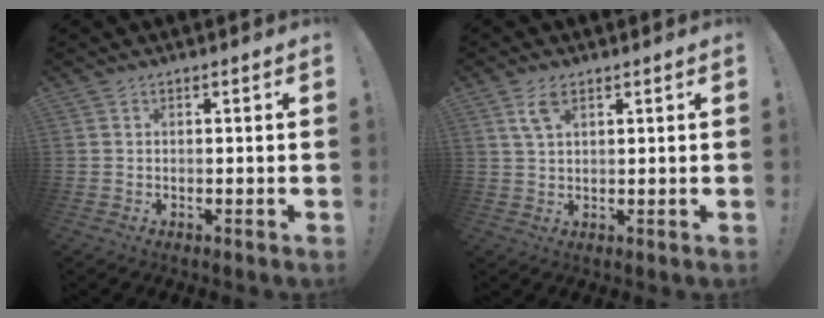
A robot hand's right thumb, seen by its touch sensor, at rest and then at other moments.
{"total": 4.8, "force": [2.6, 2.3, 3.4], "torque": [-0.058, -0.006, 0.046]}